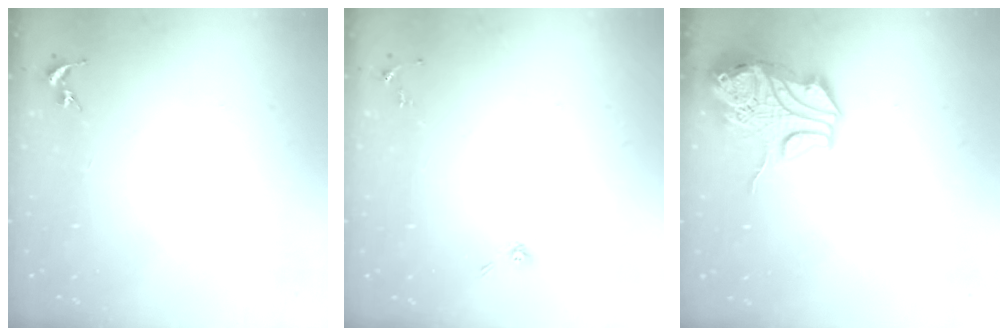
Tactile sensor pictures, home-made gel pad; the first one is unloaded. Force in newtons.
{"total": 4.0, "press": 3.6, "slide": 1.8}
{"total": 13.5, "press": 13.4, "slide": 2.1}